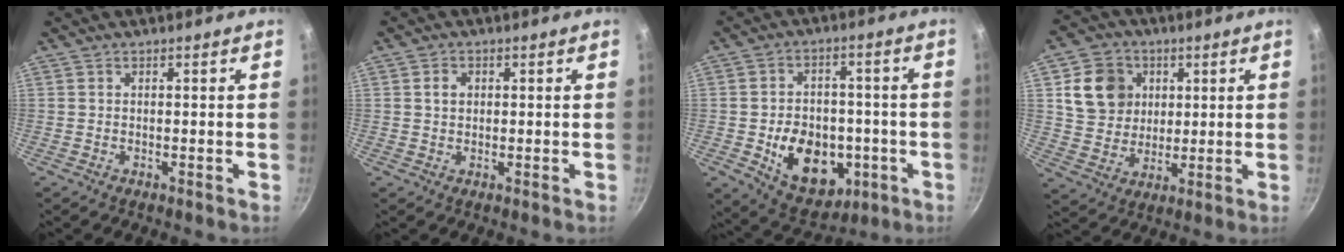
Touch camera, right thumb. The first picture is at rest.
{"total": 2.5, "force": [0.5, 2.0, 1.4], "torque": [-0.016, 0.005, 0.007]}
{"total": 15.9, "force": [-3.6, 11.7, 10.2], "torque": [-0.116, 0.015, -0.034]}
{"total": 11.5, "force": [3.2, 9.9, 4.9], "torque": [-0.060, -0.002, 0.059]}